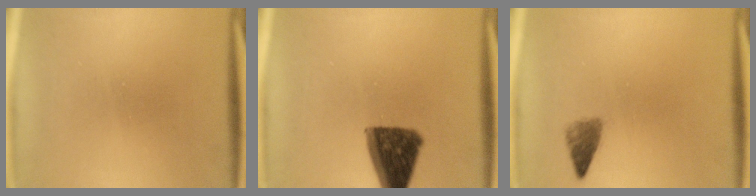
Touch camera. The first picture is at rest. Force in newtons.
{"total": 11.1}
{"total": 2.2}